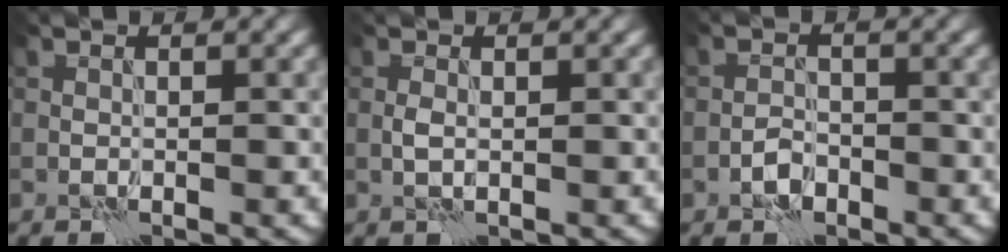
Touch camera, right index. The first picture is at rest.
{"total": 0.9, "force": [-0.2, 0.4, 0.8], "torque": [-0.019, 0.000, -0.004]}
{"total": 1.8, "force": [-1.1, 1.0, 0.9], "torque": [-0.014, 0.006, -0.024]}